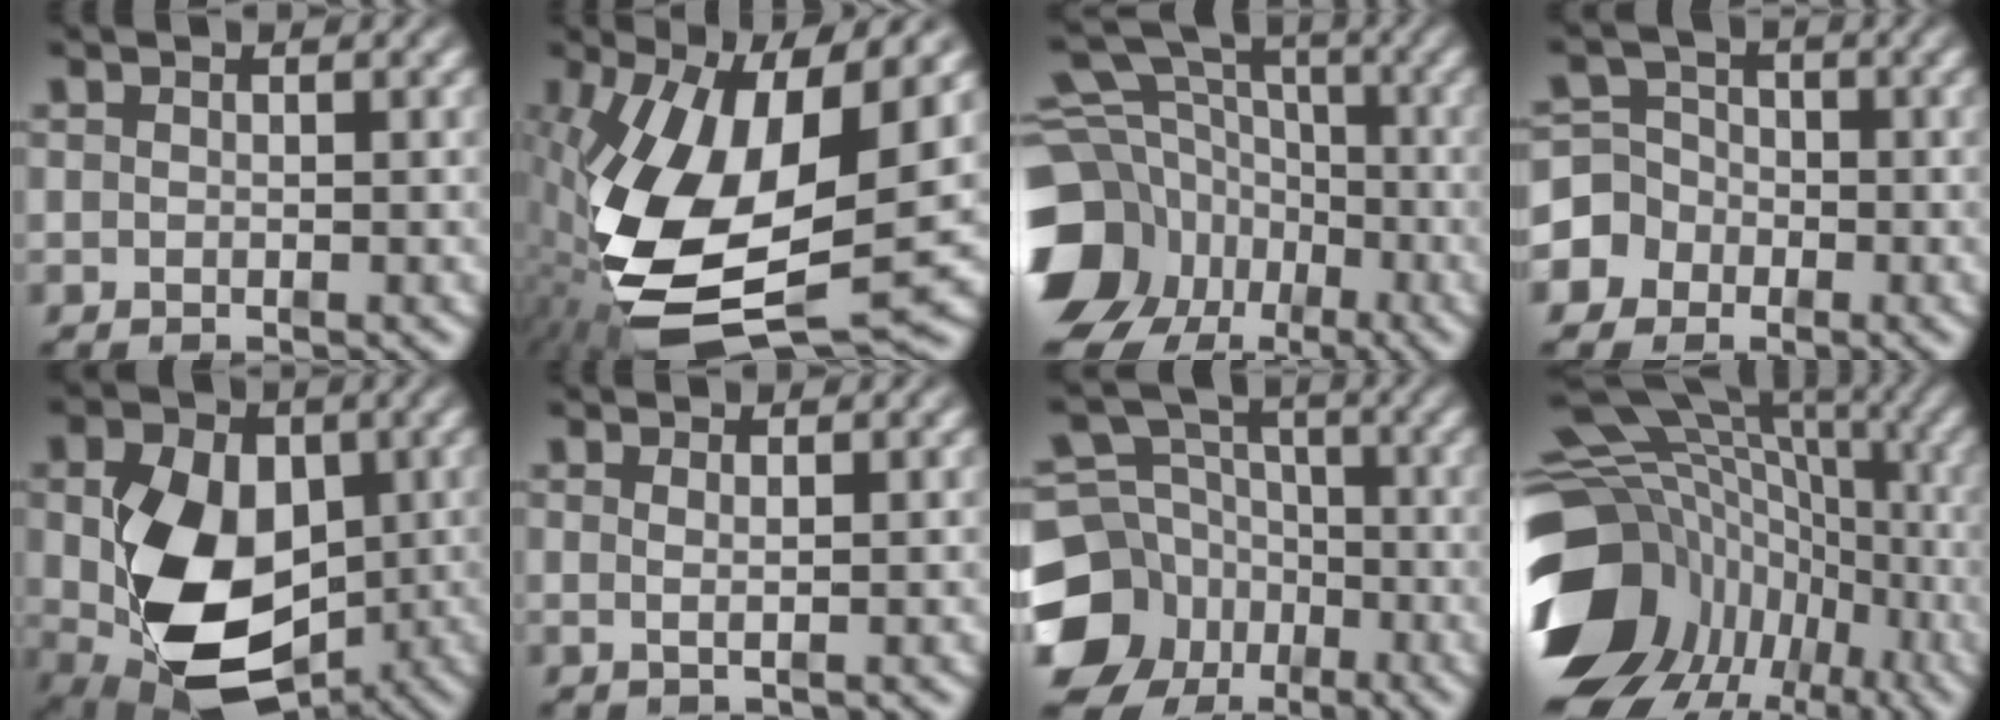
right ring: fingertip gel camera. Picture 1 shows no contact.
{"total": 14.9, "force": [-3.0, 7.7, 12.4], "torque": [-0.260, -0.046, -0.018]}
{"total": 12.2, "force": [-3.0, 10.5, 5.6], "torque": [-0.098, -0.051, -0.044]}
{"total": 8.3, "force": [-2.4, 7.5, 2.4], "torque": [-0.058, -0.028, -0.043]}
{"total": 12.5, "force": [-2.3, 8.4, 8.9], "torque": [-0.192, -0.056, -0.012]}
{"total": 1.1, "force": [0.4, -0.7, 0.8], "torque": [-0.013, -0.008, 0.013]}
{"total": 13.4, "force": [-4.0, 11.5, 5.7], "torque": [-0.102, -0.072, -0.050]}
{"total": 16.1, "force": [-4.1, 12.3, 9.6], "torque": [-0.151, -0.052, -0.048]}